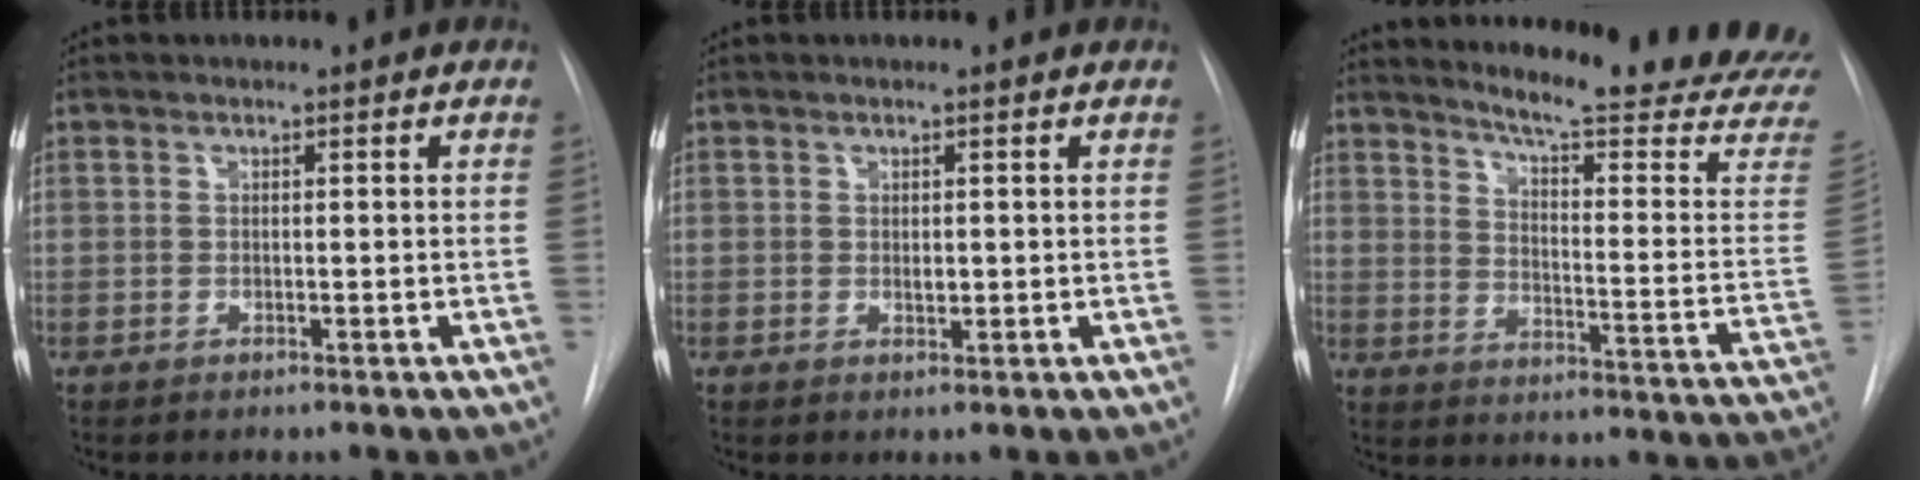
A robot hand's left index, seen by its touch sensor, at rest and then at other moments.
{"total": 1.0, "force": [-0.7, 0.4, 0.6], "torque": [-0.009, -0.007, -0.005]}
{"total": 23.4, "force": [21.4, -0.4, 9.4], "torque": [-0.137, -0.143, 0.257]}